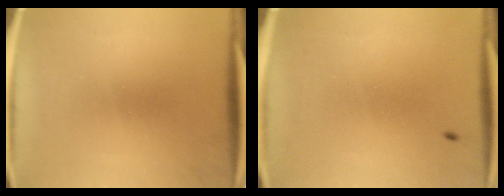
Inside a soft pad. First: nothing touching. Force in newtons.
{"total": 0.8}